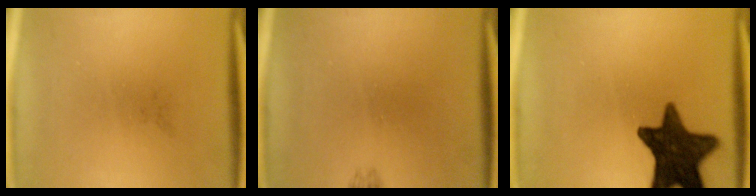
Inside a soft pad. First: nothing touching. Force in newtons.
{"total": 0.7}
{"total": 14.6}